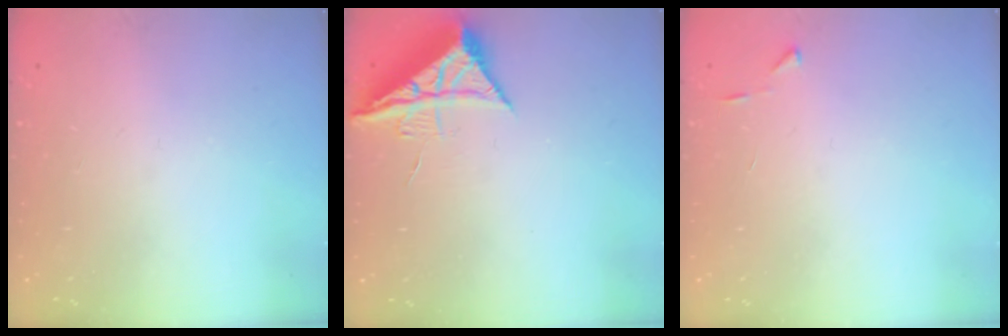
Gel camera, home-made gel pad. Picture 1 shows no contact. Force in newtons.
{"total": 7.7, "press": 7.7, "slide": 0.4}
{"total": 2.7, "press": 2.7, "slide": 0.3}